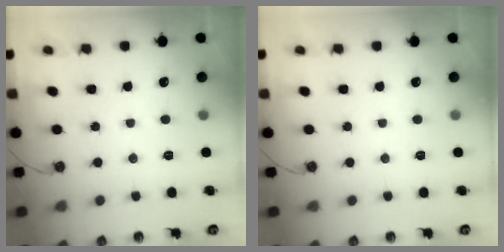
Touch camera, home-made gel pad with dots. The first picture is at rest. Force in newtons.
{"total": 0.0}